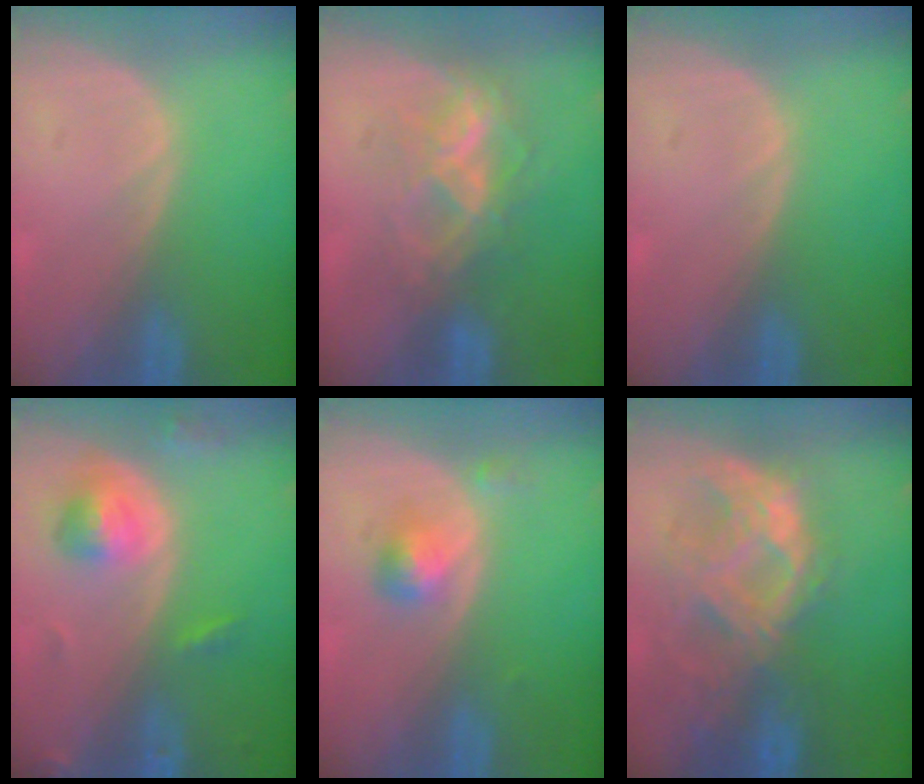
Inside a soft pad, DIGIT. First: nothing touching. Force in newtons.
{"total": 7.1, "press": 6.2, "slide": 3.6}
{"total": 0.0}
{"total": 5.4, "press": 5.0, "slide": 2.1}
{"total": 2.8, "press": 2.7, "slide": 0.2}
{"total": 10.1, "press": 9.0, "slide": 4.7}